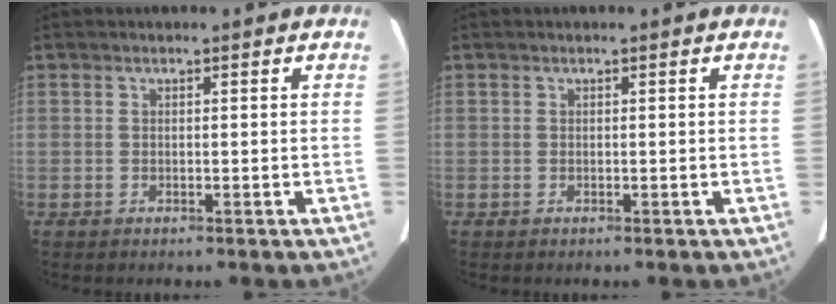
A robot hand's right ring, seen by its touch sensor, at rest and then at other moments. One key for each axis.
{"total": 0.0}